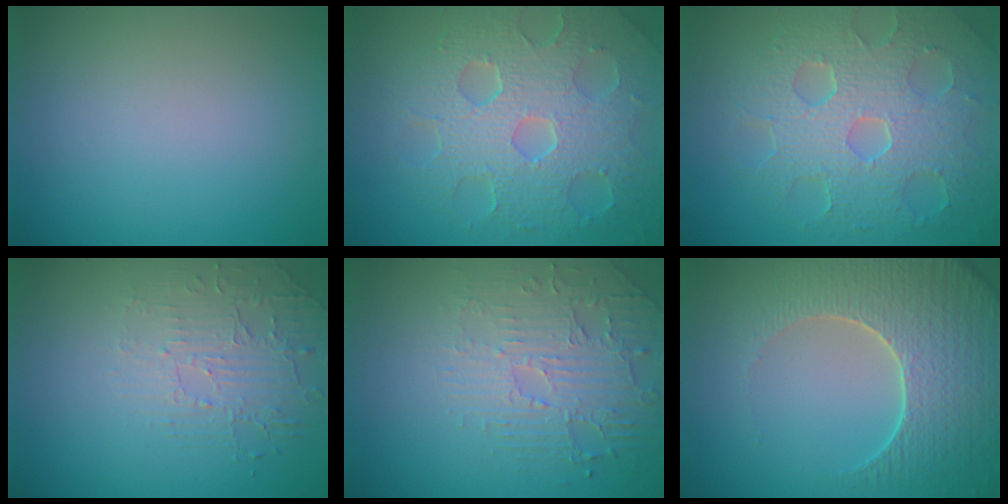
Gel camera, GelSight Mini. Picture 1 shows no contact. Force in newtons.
{"total": 8.5, "press": 6.1, "slide": 6.0}
{"total": 9.0, "press": 6.0, "slide": 6.6}
{"total": 2.1, "press": 1.3, "slide": 1.7}
{"total": 2.8, "press": 2.5, "slide": 1.4}
{"total": 6.6, "press": 5.4, "slide": 3.8}